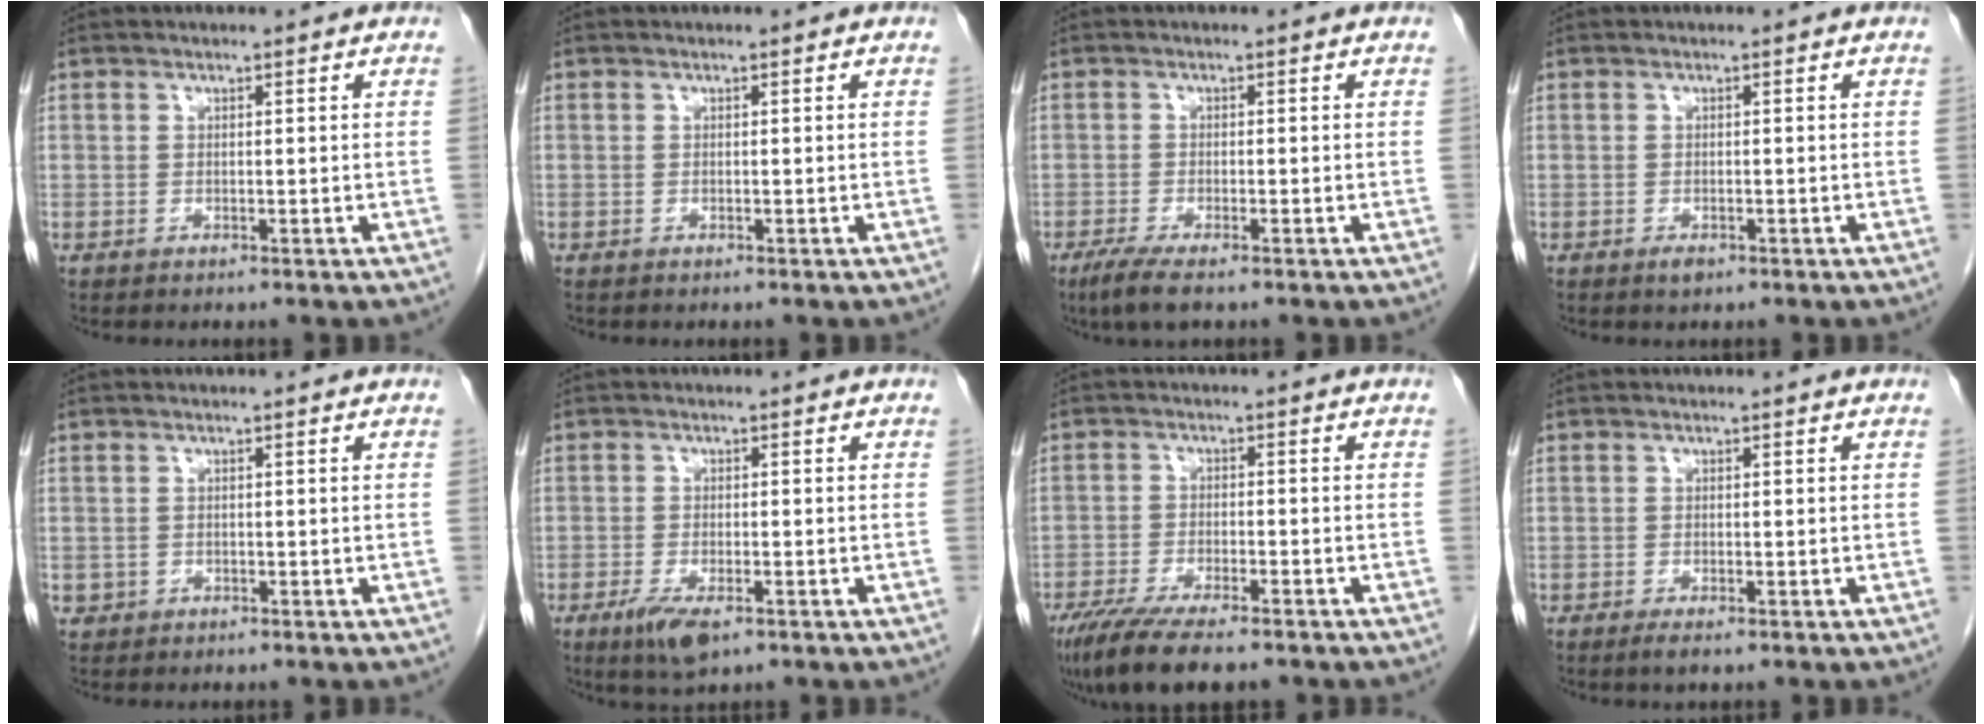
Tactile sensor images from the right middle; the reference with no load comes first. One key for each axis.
{"total": 0.0}
{"total": 4.3, "fx": -2.9, "fy": 0.6, "fz": 3.1, "tx": -0.063, "ty": -0.014, "tz": -0.051}
{"total": 1.1, "fx": -0.7, "fy": 0.5, "fz": 0.7, "tx": -0.012, "ty": 0.000, "tz": -0.007}
{"total": 0.8, "fx": -0.2, "fy": 0.8, "fz": 0.1, "tx": 0.002, "ty": 0.005, "tz": -0.001}
{"total": 4.9, "fx": -2.7, "fy": 1.6, "fz": 3.8, "tx": -0.073, "ty": -0.009, "tz": -0.041}
{"total": 11.8, "fx": -9.1, "fy": 2.4, "fz": 7.1, "tx": -0.118, "ty": -0.025, "tz": -0.145}
{"total": 1.5, "fx": -0.9, "fy": 0.2, "fz": 1.1, "tx": -0.022, "ty": -0.005, "tz": -0.014}